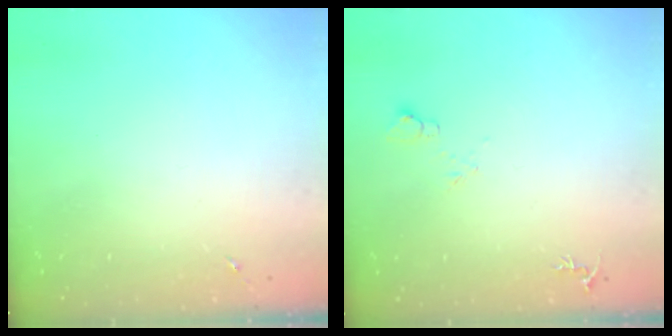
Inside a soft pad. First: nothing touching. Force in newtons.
{"total": 6.1, "press": 6.1, "slide": 0.7}